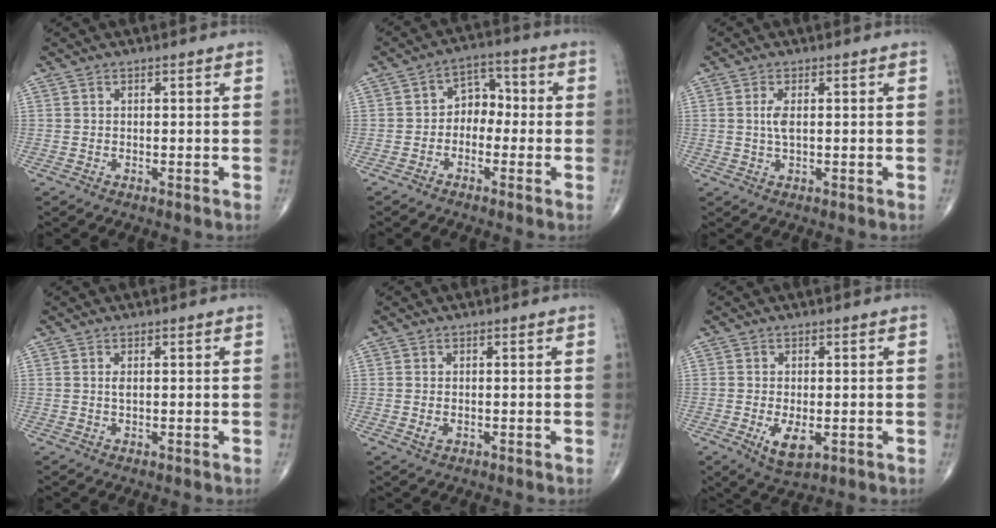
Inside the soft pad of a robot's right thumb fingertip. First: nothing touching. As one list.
[{"total": 5.8, "force": [-1.1, 4.4, 3.6], "torque": [-0.025, 0.031, -0.036]}, {"total": 2.6, "force": [0.4, 0.9, 2.4], "torque": [-0.056, -0.001, 0.009]}, {"total": 1.0, "force": [0.2, 0.4, 0.9], "torque": [-0.019, -0.001, 0.005]}, {"total": 1.5, "force": [-0.3, 0.9, 1.1], "torque": [-0.024, -0.002, -0.004]}, {"total": 5.3, "force": [-1.4, 2.5, 4.5], "torque": [-0.076, -0.011, -0.017]}]